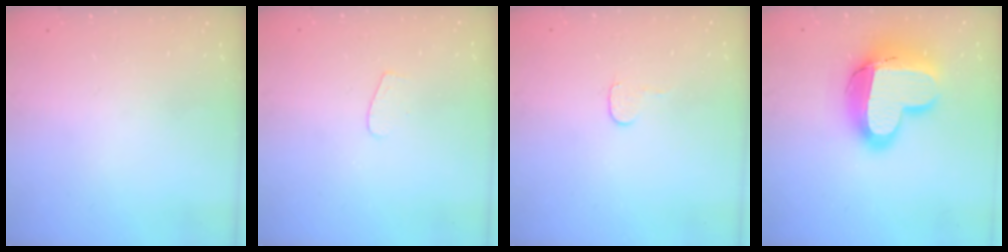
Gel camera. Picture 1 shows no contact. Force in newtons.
{"total": 3.7, "press": 3.7, "slide": 0.3}
{"total": 4.0, "press": 4.0, "slide": 0.4}
{"total": 18.9, "press": 18.9, "slide": 1.6}